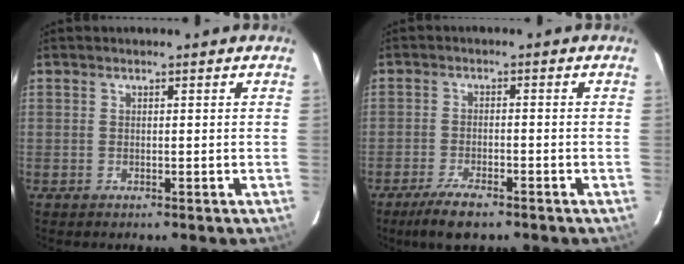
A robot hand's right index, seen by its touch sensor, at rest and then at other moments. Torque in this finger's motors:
{"motor_torque": [0.06, -0.60, 0.00, 0.00]}